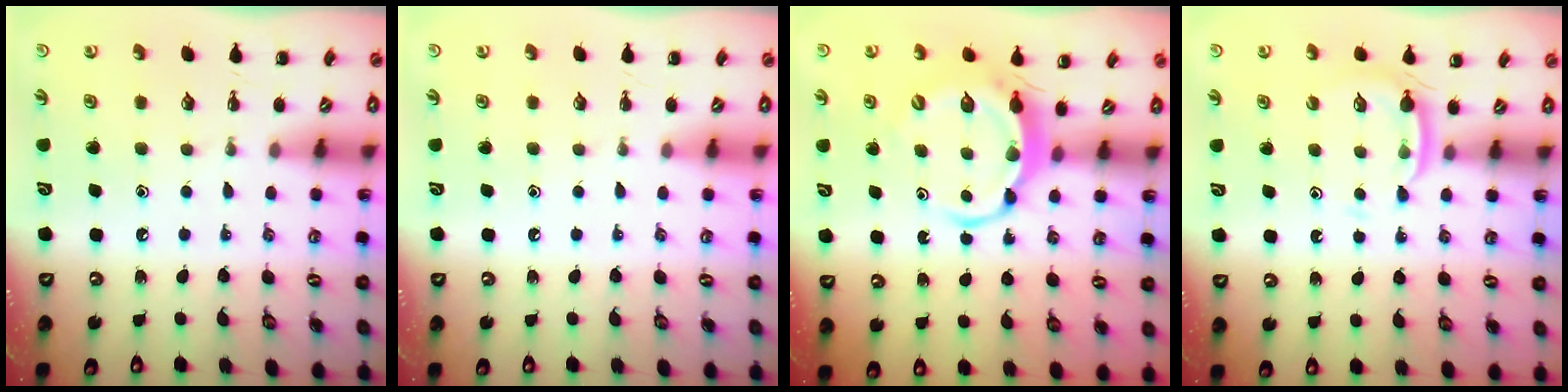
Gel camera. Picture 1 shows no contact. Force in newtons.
{"total": 0.0}
{"total": 6.3, "press": 6.2, "slide": 1.0}
{"total": 3.9, "press": 3.7, "slide": 1.3}